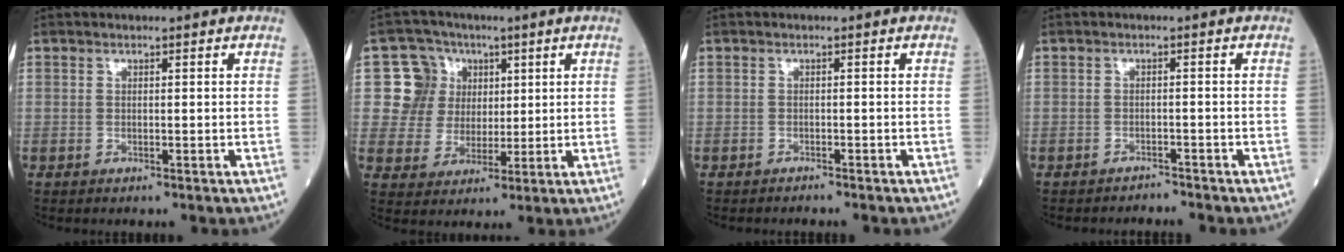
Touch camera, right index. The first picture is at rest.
{"total": 7.8, "force": [2.2, 7.5, 0.4], "torque": [-0.005, 0.025, 0.041]}
{"total": 2.2, "force": [-2.1, 0.4, 0.7], "torque": [-0.015, -0.002, -0.023]}
{"total": 1.8, "force": [-1.7, 0.0, -0.8], "torque": [0.017, -0.008, -0.025]}